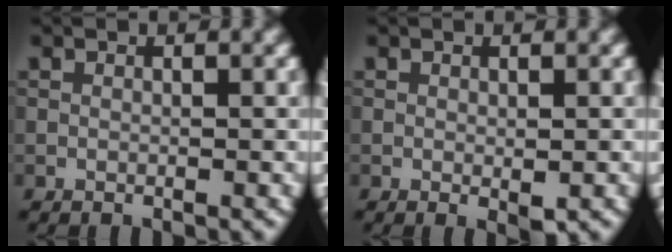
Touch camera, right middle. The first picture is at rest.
{"total": 1.1, "force": [-0.1, 0.3, 1.1], "torque": [-0.014, -0.005, -0.001]}